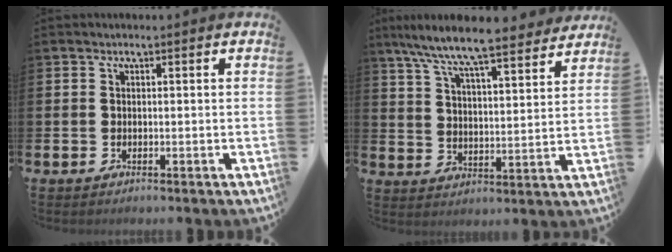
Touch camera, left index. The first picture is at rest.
{"total": 9.1, "force": [8.6, 0.6, 3.1], "torque": [-0.085, -0.061, 0.147]}